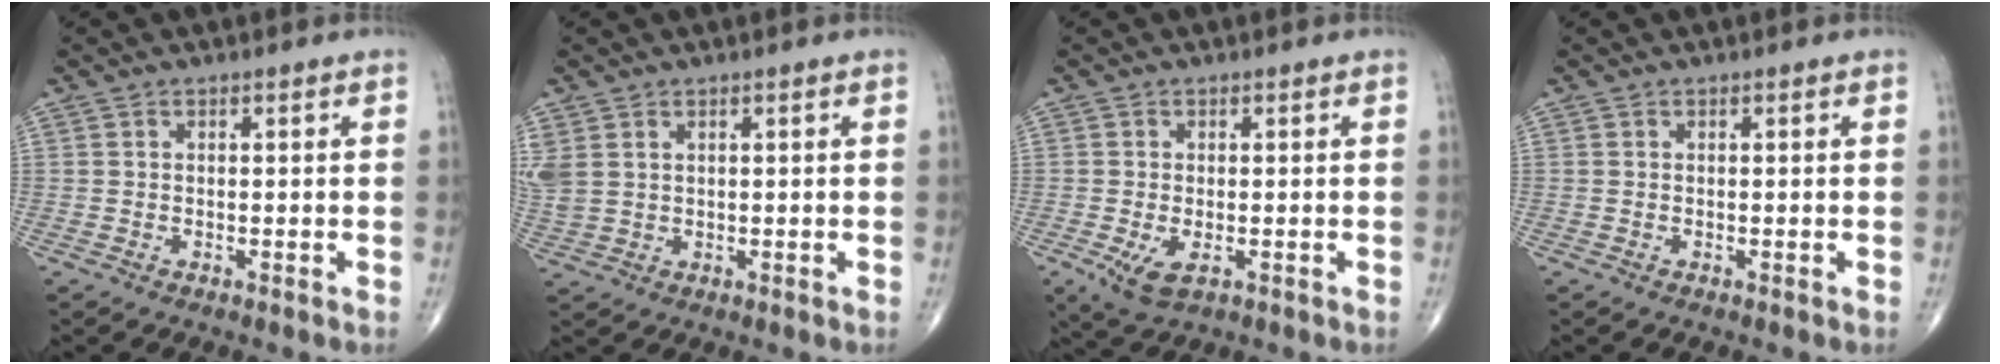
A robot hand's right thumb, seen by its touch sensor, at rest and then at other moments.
{"total": 5.2, "force": [1.8, 3.7, 3.2], "torque": [-0.091, 0.005, 0.049]}
{"total": 4.7, "force": [-1.5, 2.3, 3.8], "torque": [-0.077, -0.013, -0.019]}
{"total": 0.0}